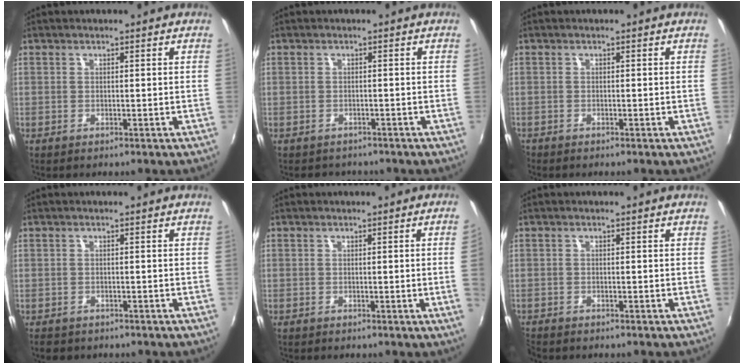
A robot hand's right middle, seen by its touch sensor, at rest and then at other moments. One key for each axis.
{"total": 2.4, "fx": -2.0, "fy": 1.4, "fz": 0.1, "tx": -0.009, "ty": -0.005, "tz": -0.029}
{"total": 0.7, "fx": -0.6, "fy": 0.3, "fz": 0.0, "tx": -0.003, "ty": -0.002, "tz": -0.015}
{"total": 2.7, "fx": -2.1, "fy": 1.5, "fz": 0.9, "tx": -0.025, "ty": -0.009, "tz": -0.032}
{"total": 2.6, "fx": -0.1, "fy": -1.6, "fz": 2.1, "tx": -0.028, "ty": -0.015, "tz": 0.005}
{"total": 1.6, "fx": -1.5, "fy": 0.4, "fz": 0.2, "tx": -0.010, "ty": -0.008, "tz": -0.032}